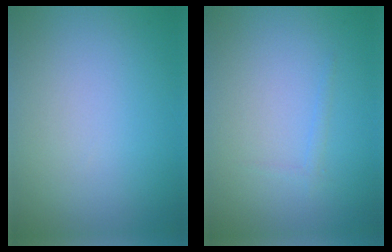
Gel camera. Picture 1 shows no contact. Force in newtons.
{"total": 0.7, "press": 0.7, "slide": 0.0}